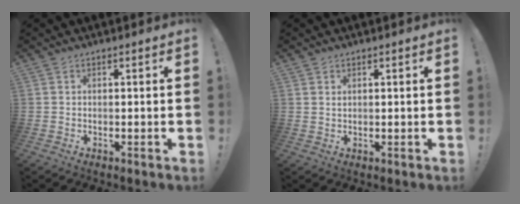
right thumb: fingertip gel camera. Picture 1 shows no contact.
{"total": 1.0, "force": [0.8, 0.5, 0.4], "torque": [-0.002, -0.003, 0.015]}